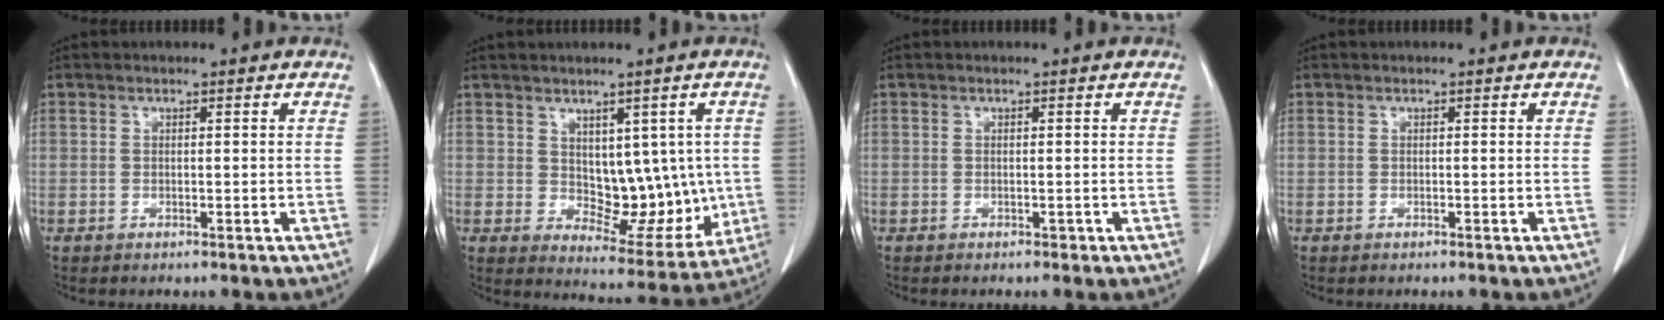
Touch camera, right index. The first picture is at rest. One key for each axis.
{"total": 7.3, "fx": 0.1, "fy": 4.3, "fz": 5.9, "tx": -0.060, "ty": 0.006, "tz": 0.020}
{"total": 0.5, "fx": -0.3, "fy": 0.3, "fz": 0.3, "tx": -0.003, "ty": 0.002, "tz": -0.006}
{"total": 0.0}